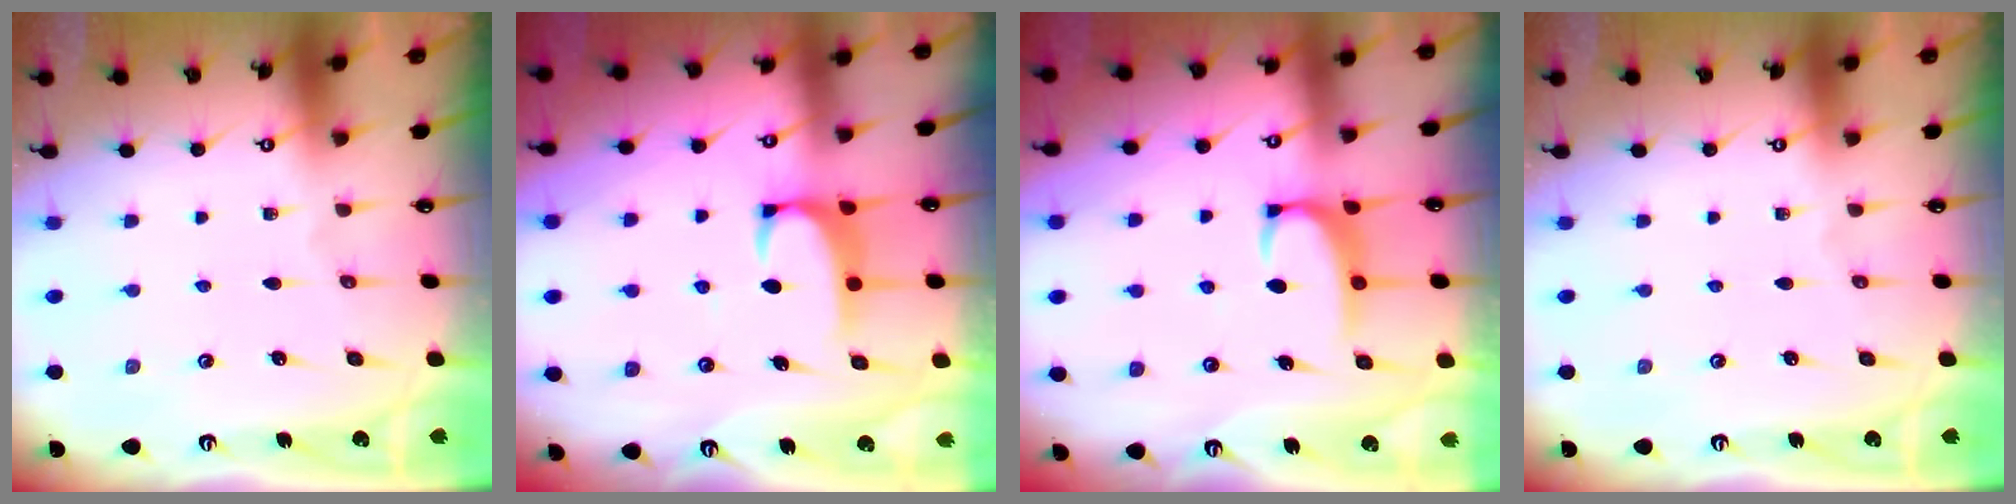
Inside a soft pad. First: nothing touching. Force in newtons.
{"total": 1.6, "press": 1.6, "slide": 0.4}
{"total": 2.2, "press": 2.1, "slide": 0.6}
{"total": 0.0}